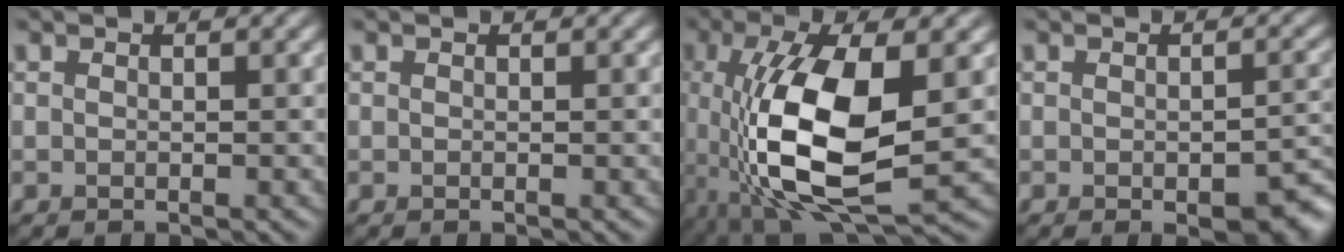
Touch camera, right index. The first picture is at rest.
{"total": 0.0}
{"total": 10.8, "force": [-0.9, 4.2, 9.9], "torque": [-0.198, -0.006, -0.014]}
{"total": 4.8, "force": [-1.8, 1.9, 4.0], "torque": [-0.049, -0.005, -0.019]}